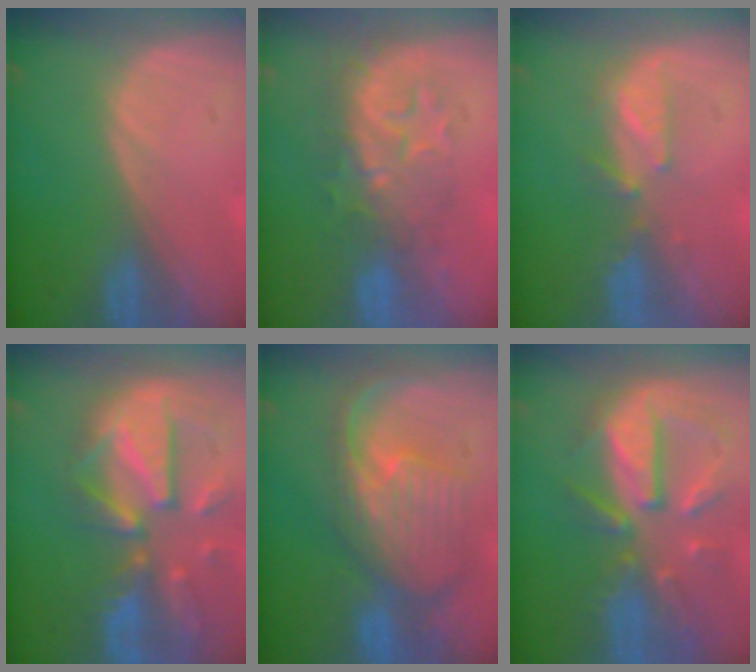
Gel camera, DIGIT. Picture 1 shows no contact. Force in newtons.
{"total": 8.3, "press": 7.8, "slide": 3.0}
{"total": 3.1, "press": 3.0, "slide": 0.3}
{"total": 12.1, "press": 10.5, "slide": 6.2}
{"total": 10.6, "press": 9.5, "slide": 4.7}
{"total": 10.2, "press": 9.3, "slide": 4.2}